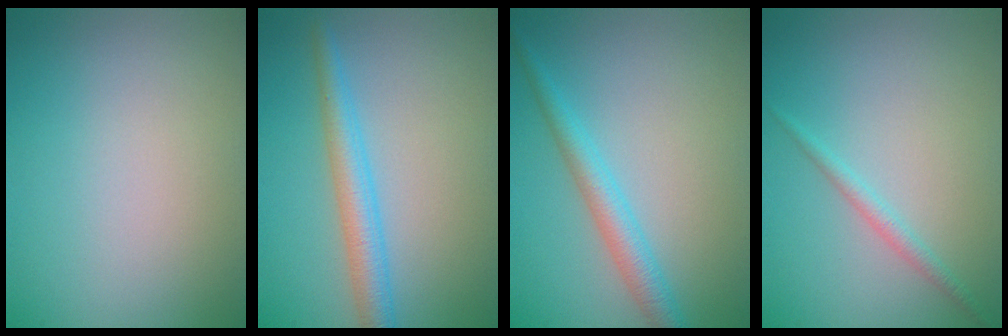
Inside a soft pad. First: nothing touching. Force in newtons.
{"total": 3.4, "press": 3.4, "slide": 0.1}
{"total": 2.9, "press": 2.9, "slide": 0.2}
{"total": 1.3, "press": 1.3, "slide": 0.0}